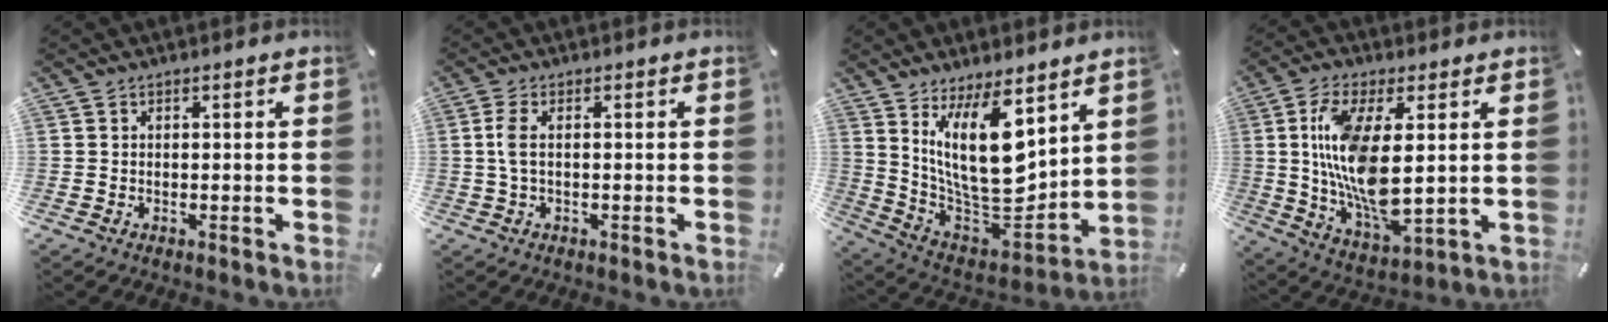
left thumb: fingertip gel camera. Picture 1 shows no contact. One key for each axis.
{"total": 3.6, "fx": 0.1, "fy": 0.9, "fz": 3.5, "tx": -0.081, "ty": -0.006, "tz": -0.004}
{"total": 19.7, "fx": 7.9, "fy": 8.7, "fz": 15.8, "tx": -0.308, "ty": -0.068, "tz": 0.136}
{"total": 16.1, "fx": 2.3, "fy": 6.7, "fz": 14.4, "tx": -0.309, "ty": -0.018, "tz": 0.037}